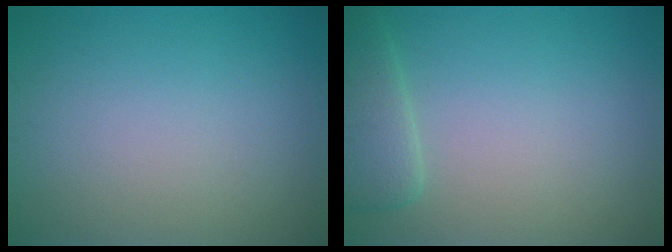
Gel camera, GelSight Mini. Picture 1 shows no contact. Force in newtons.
{"total": 2.9, "press": 2.9, "slide": 0.3}